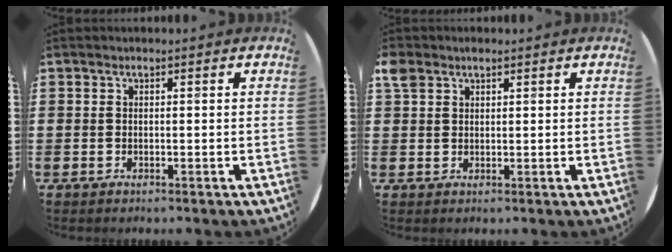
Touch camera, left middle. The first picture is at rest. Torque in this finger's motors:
{"motor_torque": [0.78, -0.68, 0.37, 0.09]}